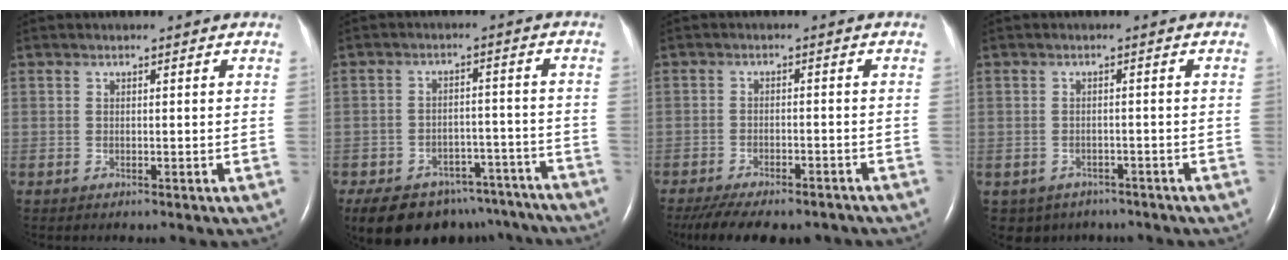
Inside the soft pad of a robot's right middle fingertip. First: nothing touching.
{"total": 17.4, "force": [-13.8, 8.6, 6.2], "torque": [-0.109, 0.006, -0.175]}
{"total": 14.1, "force": [-11.7, 4.5, 6.5], "torque": [-0.144, -0.014, -0.159]}
{"total": 5.2, "force": [-3.8, 3.5, 0.5], "torque": [-0.005, 0.011, -0.046]}